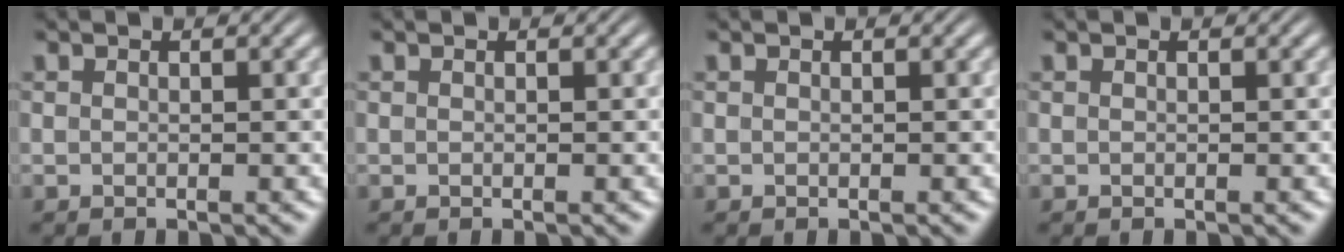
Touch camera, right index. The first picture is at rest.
{"total": 0.0}
{"total": 0.0}
{"total": 0.0}